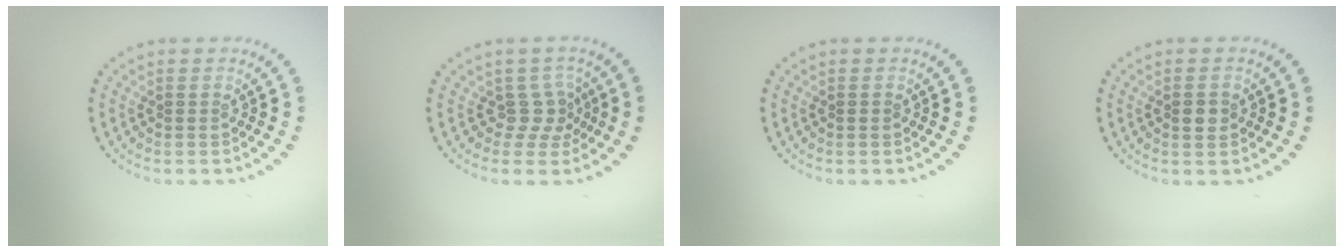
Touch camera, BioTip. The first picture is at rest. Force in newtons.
{"total": 2.1, "press": 1.5, "slide": 1.5}
{"total": 0.5, "press": 0.5, "slide": 0.1}
{"total": 1.6, "press": 1.6, "slide": 0.3}